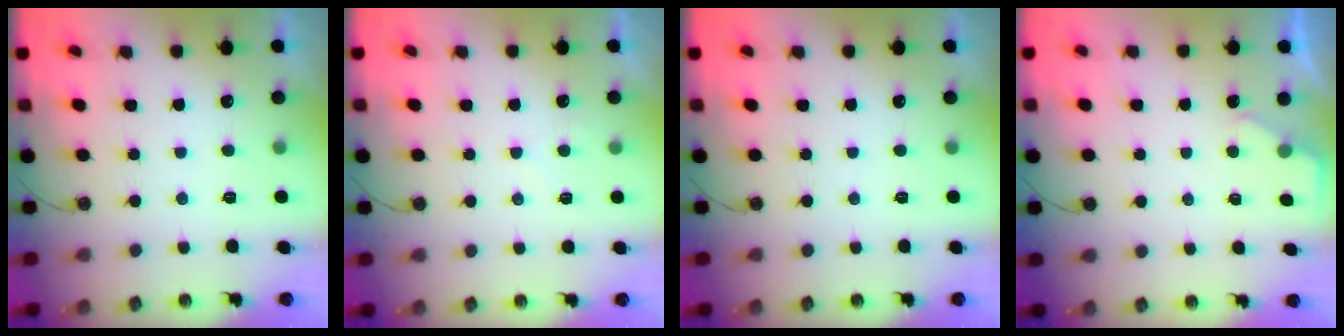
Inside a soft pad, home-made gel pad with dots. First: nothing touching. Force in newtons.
{"total": 3.9, "press": 3.9, "slide": 0.6}
{"total": 0.0}
{"total": 1.9, "press": 1.9, "slide": 0.3}